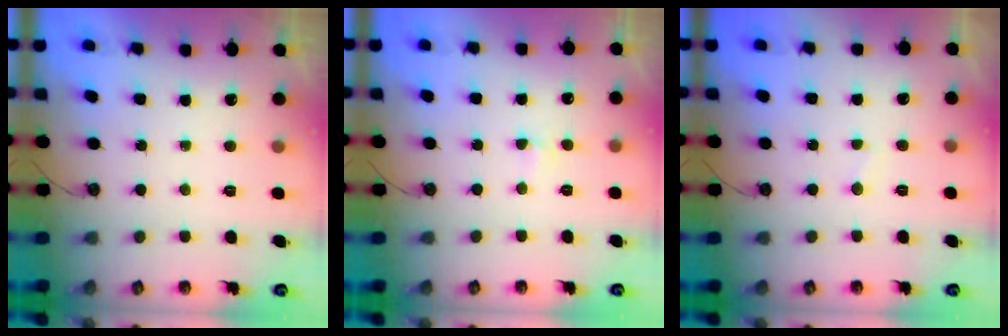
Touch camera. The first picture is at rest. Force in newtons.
{"total": 2.8, "press": 2.7, "slide": 0.5}
{"total": 1.8, "press": 1.8, "slide": 0.2}